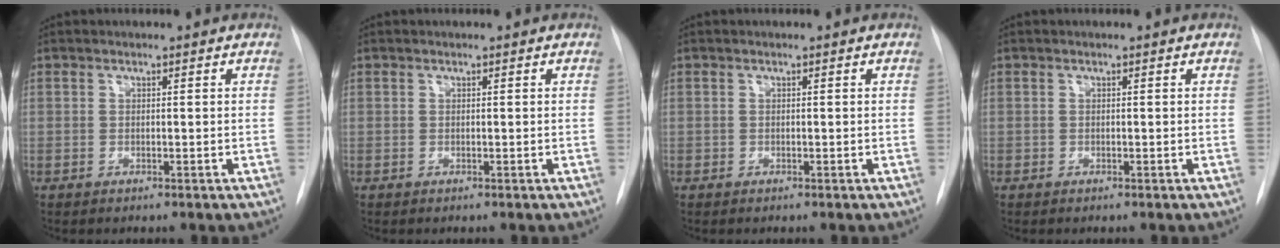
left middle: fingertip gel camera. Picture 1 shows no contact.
{"total": 0.0}
{"total": 0.0}
{"total": 0.0}